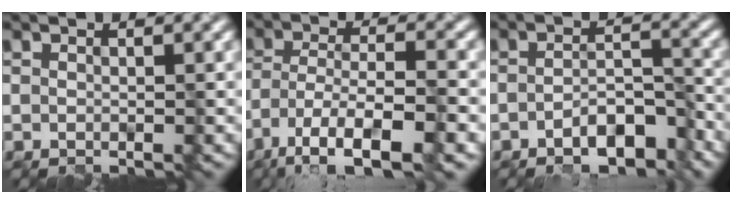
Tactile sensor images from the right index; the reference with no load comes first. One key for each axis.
{"total": 10.1, "fx": -6.0, "fy": 3.4, "fz": 7.4, "tx": -0.139, "ty": -0.006, "tz": -0.113}
{"total": 6.2, "fx": -3.9, "fy": 2.5, "fz": 4.2, "tx": -0.061, "ty": 0.004, "tz": -0.064}